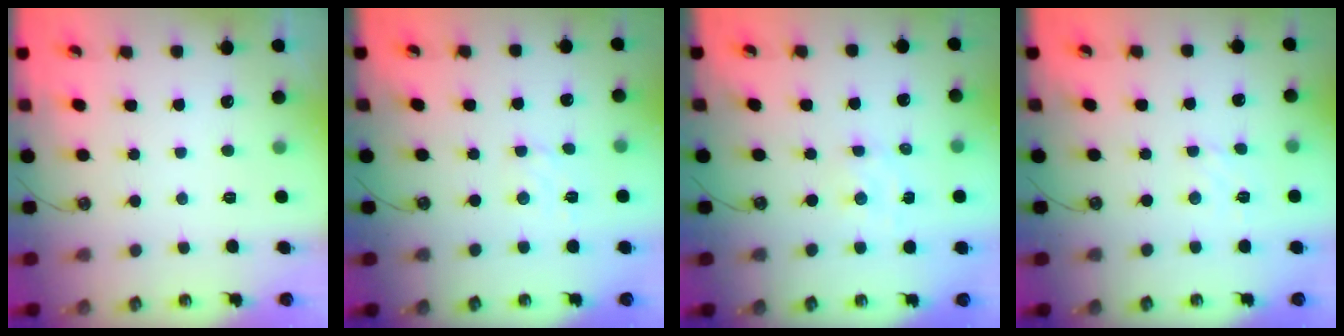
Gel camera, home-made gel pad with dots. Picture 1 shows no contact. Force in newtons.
{"total": 2.8, "press": 2.7, "slide": 0.4}
{"total": 2.0, "press": 2.0, "slide": 0.3}
{"total": 1.8, "press": 1.7, "slide": 0.5}